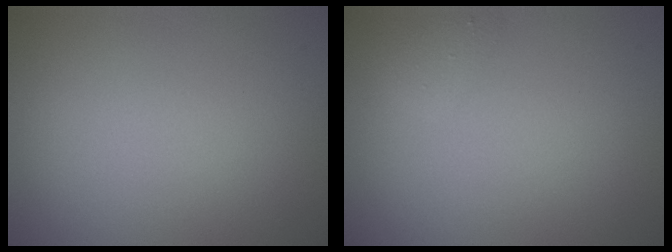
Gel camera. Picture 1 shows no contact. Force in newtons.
{"total": 1.1, "press": 1.1, "slide": 0.0}